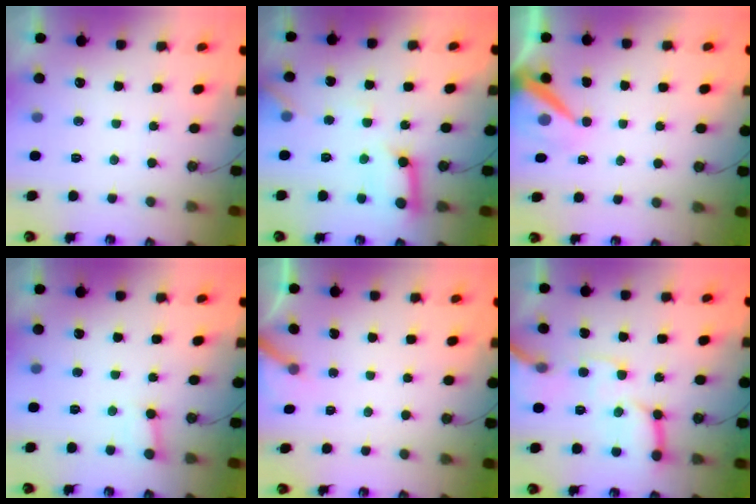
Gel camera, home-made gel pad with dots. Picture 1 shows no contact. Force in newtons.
{"total": 11.8, "press": 11.8, "slide": 1.3}
{"total": 8.6, "press": 8.6, "slide": 0.7}
{"total": 2.6, "press": 2.6, "slide": 0.3}
{"total": 4.0, "press": 4.0, "slide": 0.3}
{"total": 16.6, "press": 16.5, "slide": 1.9}